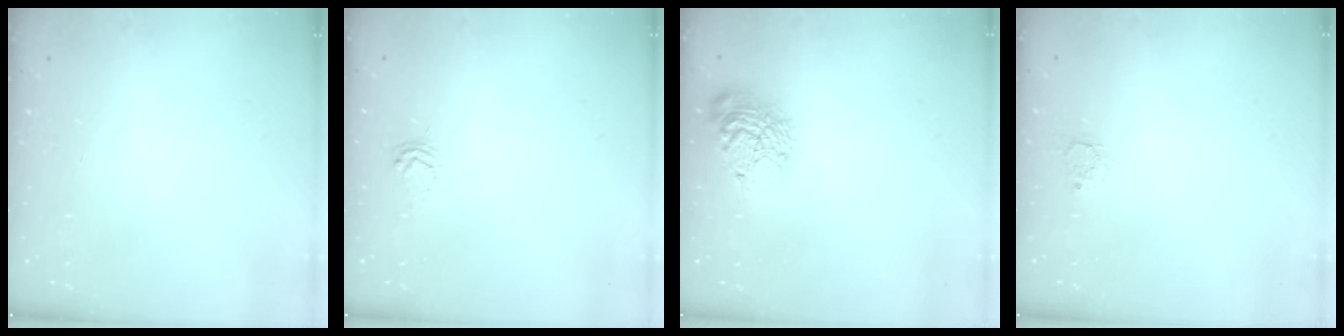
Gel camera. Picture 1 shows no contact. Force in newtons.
{"total": 4.2, "press": 4.2, "slide": 0.5}
{"total": 13.4, "press": 13.4, "slide": 0.9}
{"total": 2.9, "press": 2.8, "slide": 0.4}